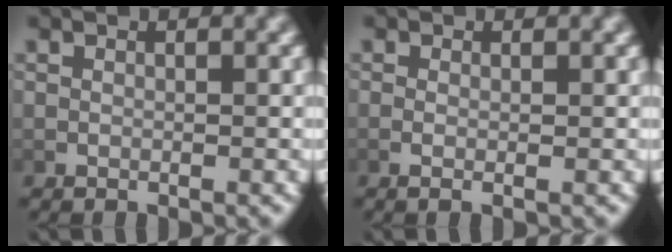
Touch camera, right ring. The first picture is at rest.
{"total": 0.9, "force": [-0.2, 0.0, 0.8], "torque": [-0.027, -0.012, 0.000]}